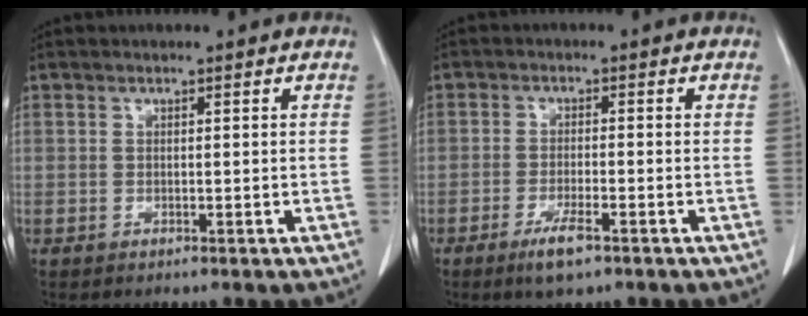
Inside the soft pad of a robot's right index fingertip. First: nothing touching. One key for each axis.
{"total": 4.4, "fx": -2.8, "fy": 0.6, "fz": 3.3, "tx": -0.068, "ty": -0.007, "tz": -0.047}